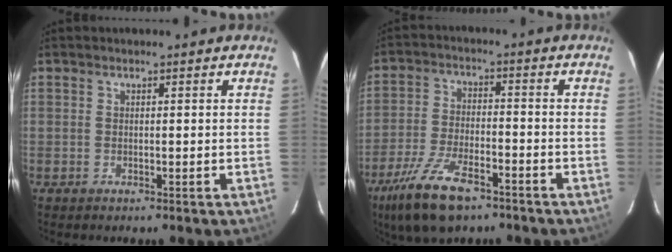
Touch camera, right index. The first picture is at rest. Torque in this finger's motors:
{"motor_torque": [1.16, -0.98, 0.24, 0.09]}